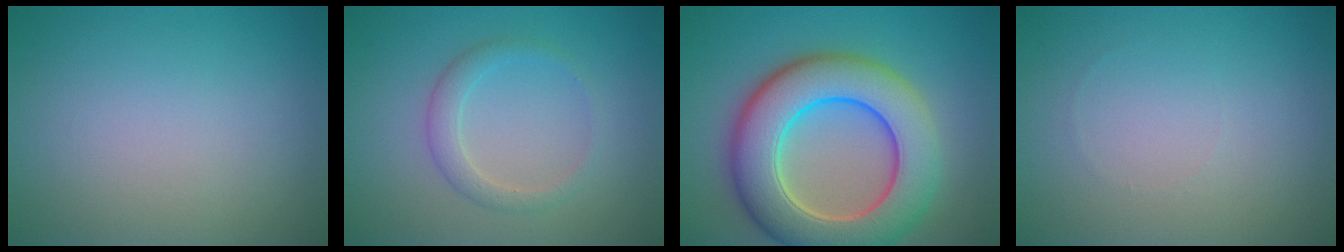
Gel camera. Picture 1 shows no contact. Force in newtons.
{"total": 2.1, "press": 2.1, "slide": 0.2}
{"total": 10.8, "press": 10.8, "slide": 0.7}
{"total": 0.0}